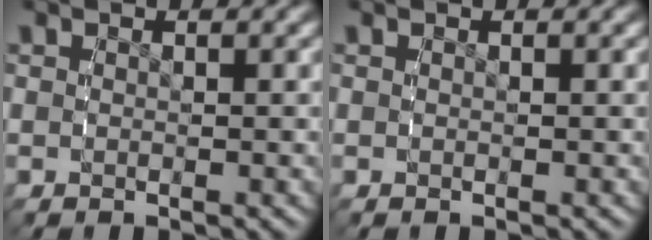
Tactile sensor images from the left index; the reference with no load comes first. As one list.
[{"total": 0.0}]